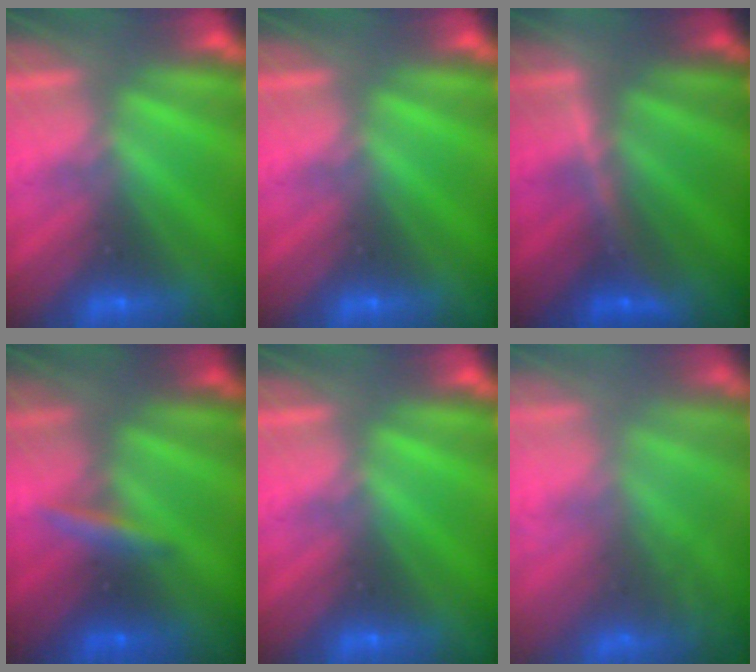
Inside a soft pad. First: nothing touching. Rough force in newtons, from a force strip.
{"total": 0.0}
{"total": 3.0}
{"total": 2.4}
{"total": 0.0}
{"total": 5.6}